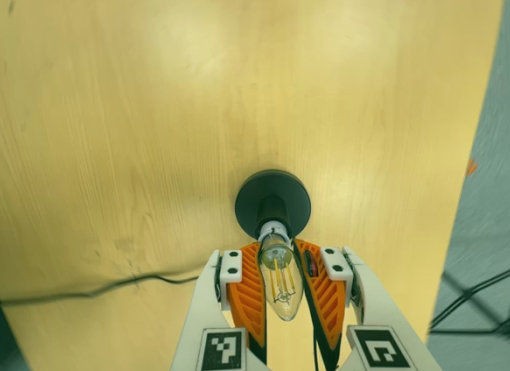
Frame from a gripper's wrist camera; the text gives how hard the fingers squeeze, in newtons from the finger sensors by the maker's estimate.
{"total": 25.0, "left": 23.9, "right": 26.0}